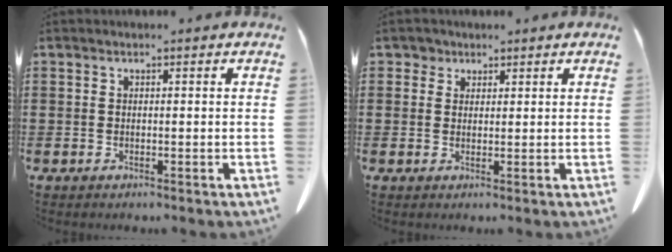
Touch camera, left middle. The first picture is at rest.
{"total": 2.0, "force": [1.3, 1.5, 0.3], "torque": [-0.015, 0.008, 0.024]}